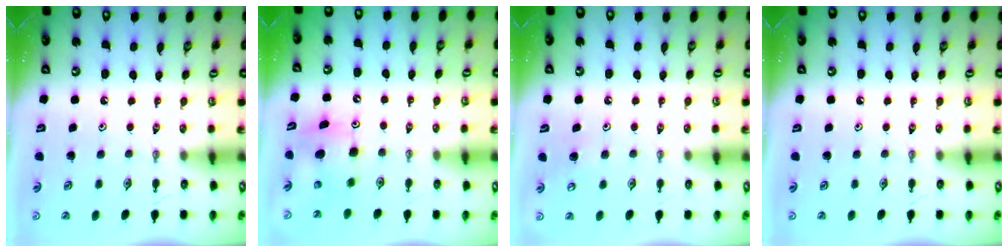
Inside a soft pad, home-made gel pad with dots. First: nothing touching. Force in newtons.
{"total": 9.6, "press": 9.6, "slide": 0.4}
{"total": 5.1, "press": 5.1, "slide": 0.4}
{"total": 0.0}